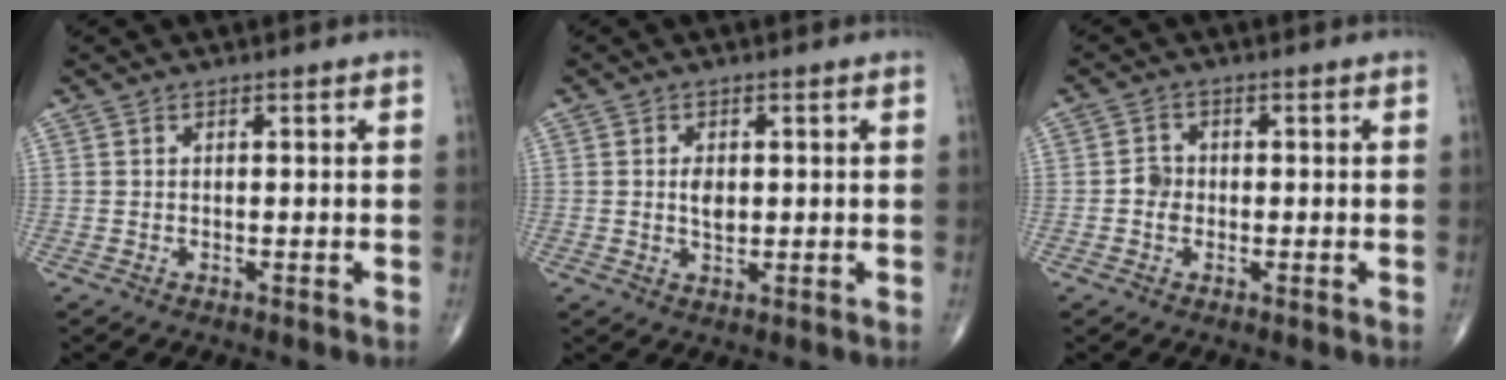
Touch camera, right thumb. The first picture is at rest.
{"total": 2.9, "force": [0.3, 1.8, 2.3], "torque": [-0.033, -0.003, 0.006]}
{"total": 2.5, "force": [-0.5, 2.2, 1.1], "torque": [-0.007, 0.007, -0.013]}